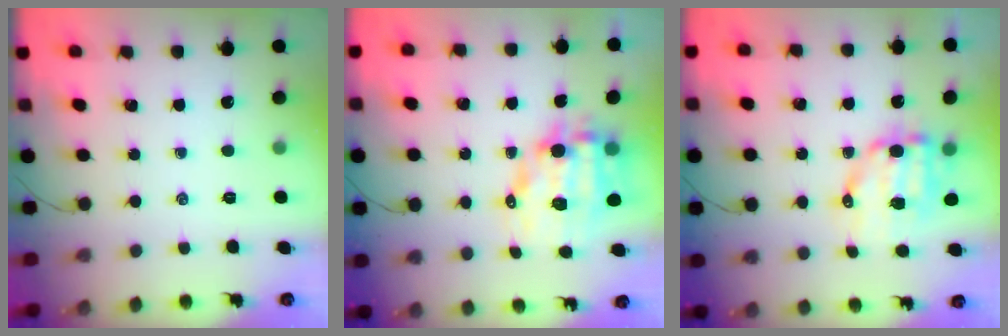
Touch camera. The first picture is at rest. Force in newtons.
{"total": 11.5, "press": 11.2, "slide": 2.7}
{"total": 10.3, "press": 10.1, "slide": 2.0}